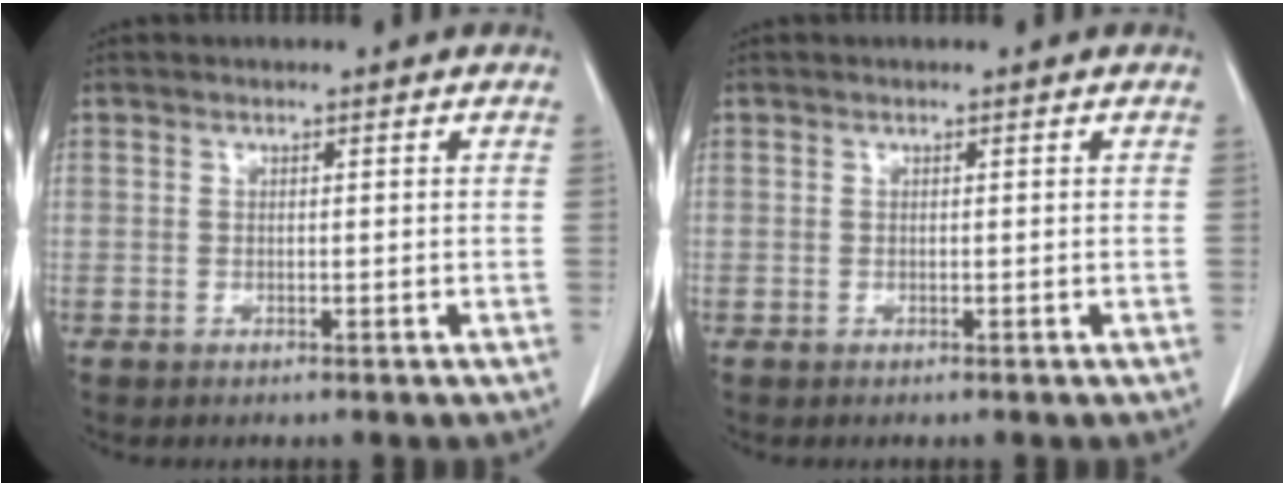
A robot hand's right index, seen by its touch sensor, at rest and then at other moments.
{"total": 0.0}